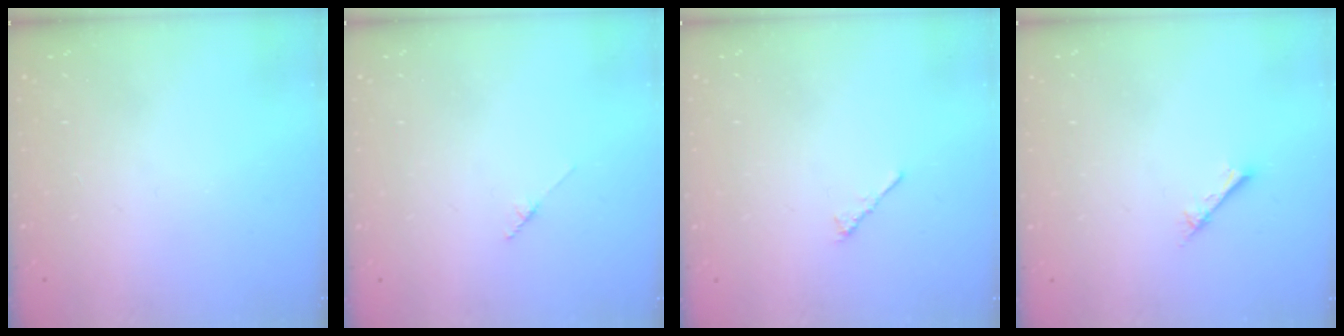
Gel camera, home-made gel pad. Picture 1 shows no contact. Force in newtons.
{"total": 1.7, "press": 1.6, "slide": 0.2}
{"total": 2.3, "press": 2.2, "slide": 0.6}
{"total": 2.3, "press": 2.3, "slide": 0.3}